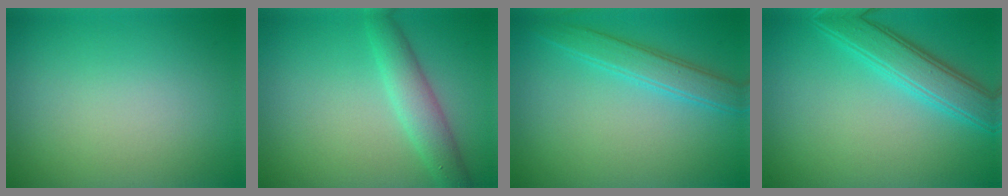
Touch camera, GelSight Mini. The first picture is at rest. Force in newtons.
{"total": 3.2, "press": 3.2, "slide": 0.1}
{"total": 3.1, "press": 3.1, "slide": 0.1}
{"total": 4.4, "press": 4.4, "slide": 0.2}